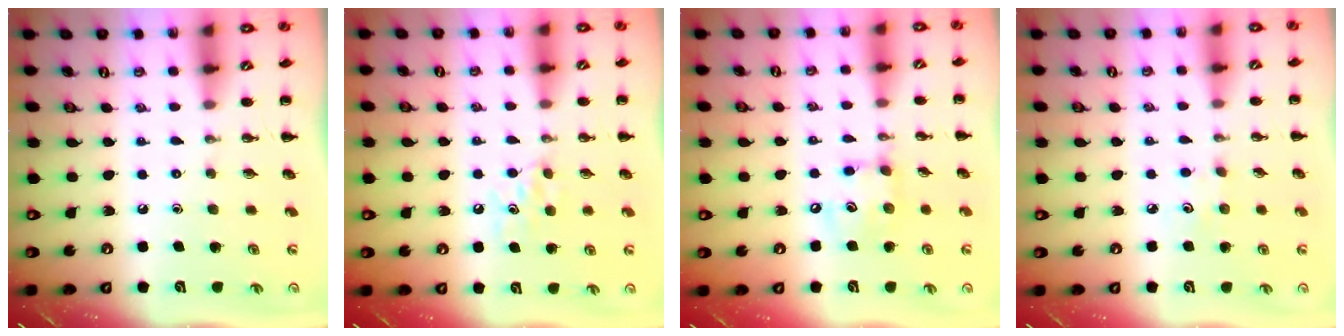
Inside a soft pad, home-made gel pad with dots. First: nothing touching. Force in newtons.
{"total": 6.0, "press": 5.8, "slide": 1.5}
{"total": 8.4, "press": 8.3, "slide": 0.8}
{"total": 4.0, "press": 3.8, "slide": 1.0}